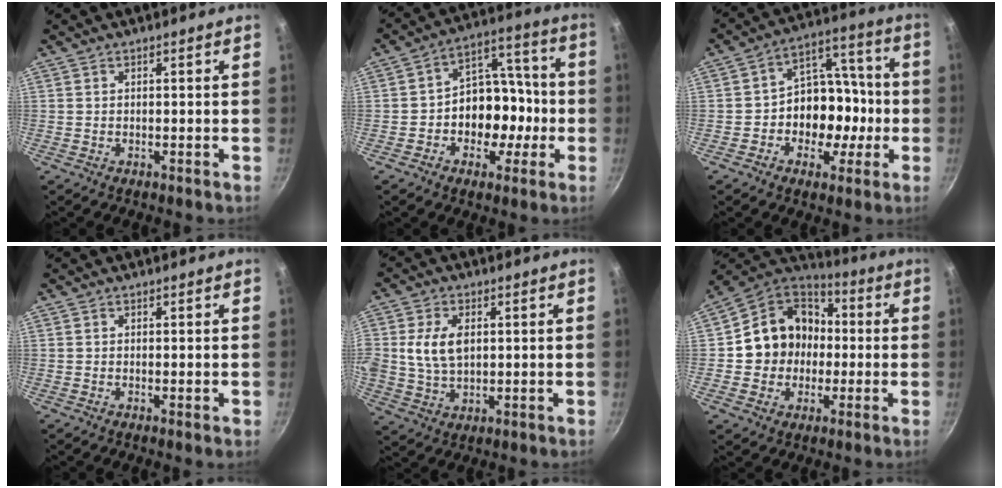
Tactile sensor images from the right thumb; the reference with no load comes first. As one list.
[{"total": 13.1, "force": [-3.3, 9.9, 7.9], "torque": [-0.060, 0.053, -0.053]}, {"total": 13.3, "force": [-3.1, 10.3, 7.9], "torque": [-0.065, 0.050, -0.051]}, {"total": 0.6, "force": [-0.1, 0.0, 0.6], "torque": [-0.010, -0.002, -0.003]}, {"total": 8.3, "force": [1.4, 5.5, 6.1], "torque": [-0.109, -0.003, 0.025]}, {"total": 14.9, "force": [-0.4, 13.4, 6.5], "torque": [-0.074, 0.034, -0.018]}]